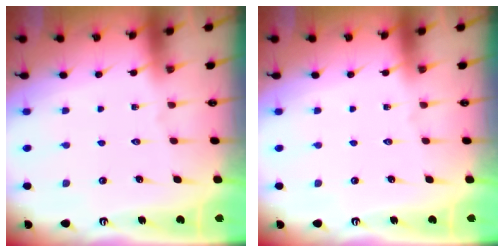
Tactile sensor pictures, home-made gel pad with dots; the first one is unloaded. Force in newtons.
{"total": 0.0}